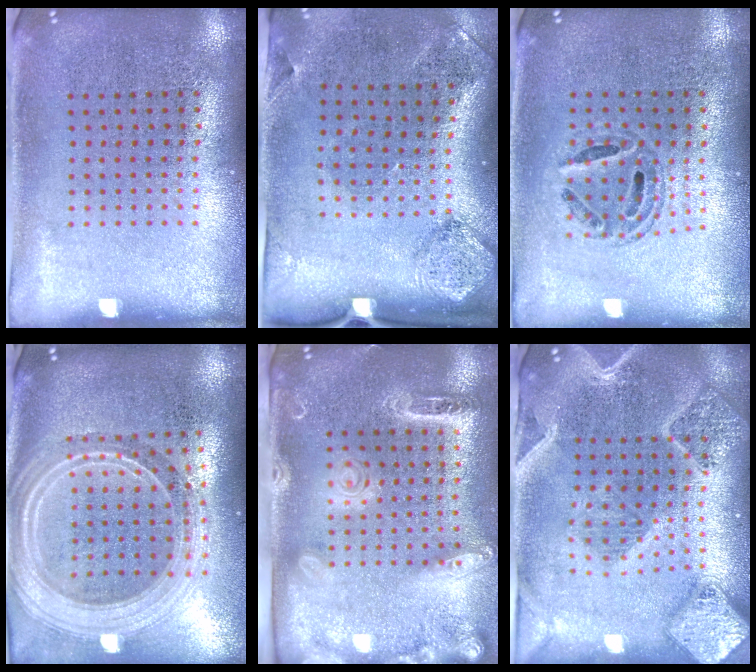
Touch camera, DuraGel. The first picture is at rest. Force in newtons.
{"total": 1.9, "press": 1.1, "slide": 1.5}
{"total": 0.7, "press": 0.7, "slide": 0.2}
{"total": 2.7, "press": 2.3, "slide": 1.4}
{"total": 2.5, "press": 2.0, "slide": 1.6}
{"total": 2.9, "press": 2.5, "slide": 1.5}